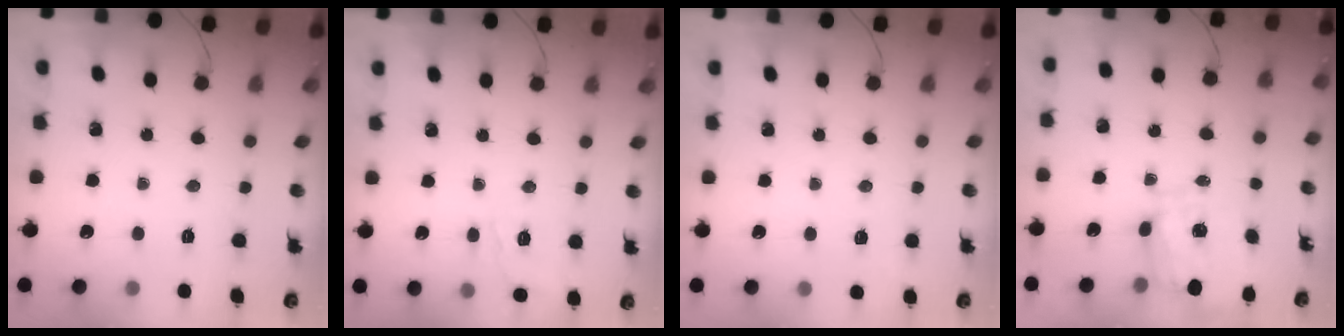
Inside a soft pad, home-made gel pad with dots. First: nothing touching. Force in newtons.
{"total": 9.1, "press": 8.9, "slide": 1.6}
{"total": 6.8, "press": 6.6, "slide": 1.6}
{"total": 1.3, "press": 1.2, "slide": 0.5}